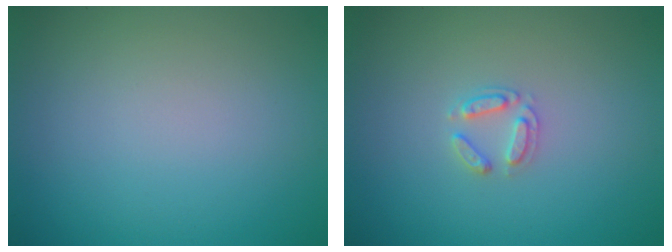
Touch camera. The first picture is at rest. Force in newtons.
{"total": 1.7, "press": 1.7, "slide": 0.2}